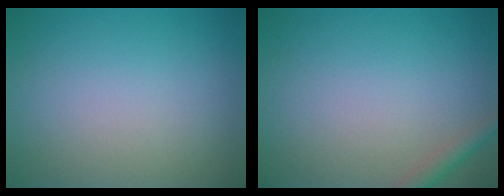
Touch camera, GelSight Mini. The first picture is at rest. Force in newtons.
{"total": 1.6, "press": 1.6, "slide": 0.1}